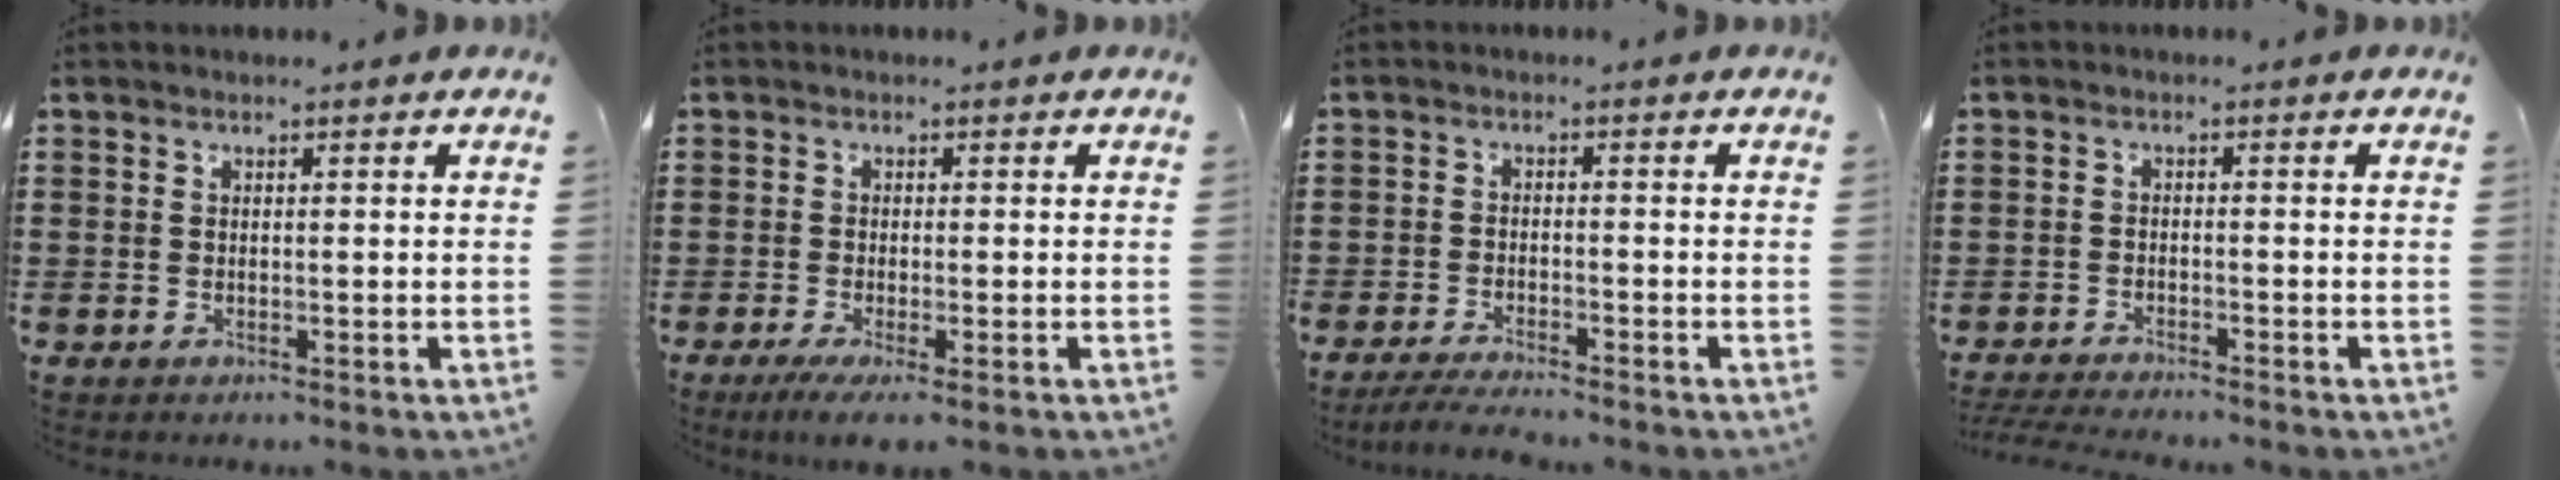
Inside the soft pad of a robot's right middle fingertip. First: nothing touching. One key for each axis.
{"total": 2.0, "fx": -1.2, "fy": -0.1, "fz": 1.6, "tx": -0.033, "ty": -0.010, "tz": -0.021}
{"total": 3.3, "fx": -3.1, "fy": 0.0, "fz": 1.0, "tx": -0.024, "ty": -0.004, "tz": -0.063}
{"total": 2.5, "fx": -2.4, "fy": 0.0, "fz": 0.7, "tx": -0.019, "ty": -0.003, "tz": -0.051}